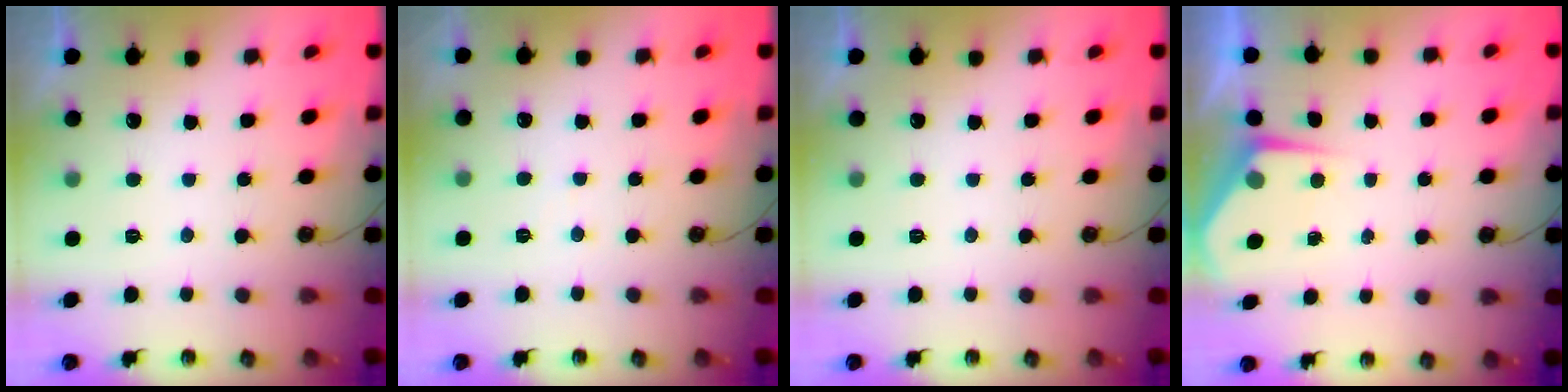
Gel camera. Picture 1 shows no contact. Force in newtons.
{"total": 1.7, "press": 1.6, "slide": 0.3}
{"total": 0.0}
{"total": 4.6, "press": 4.6, "slide": 0.3}